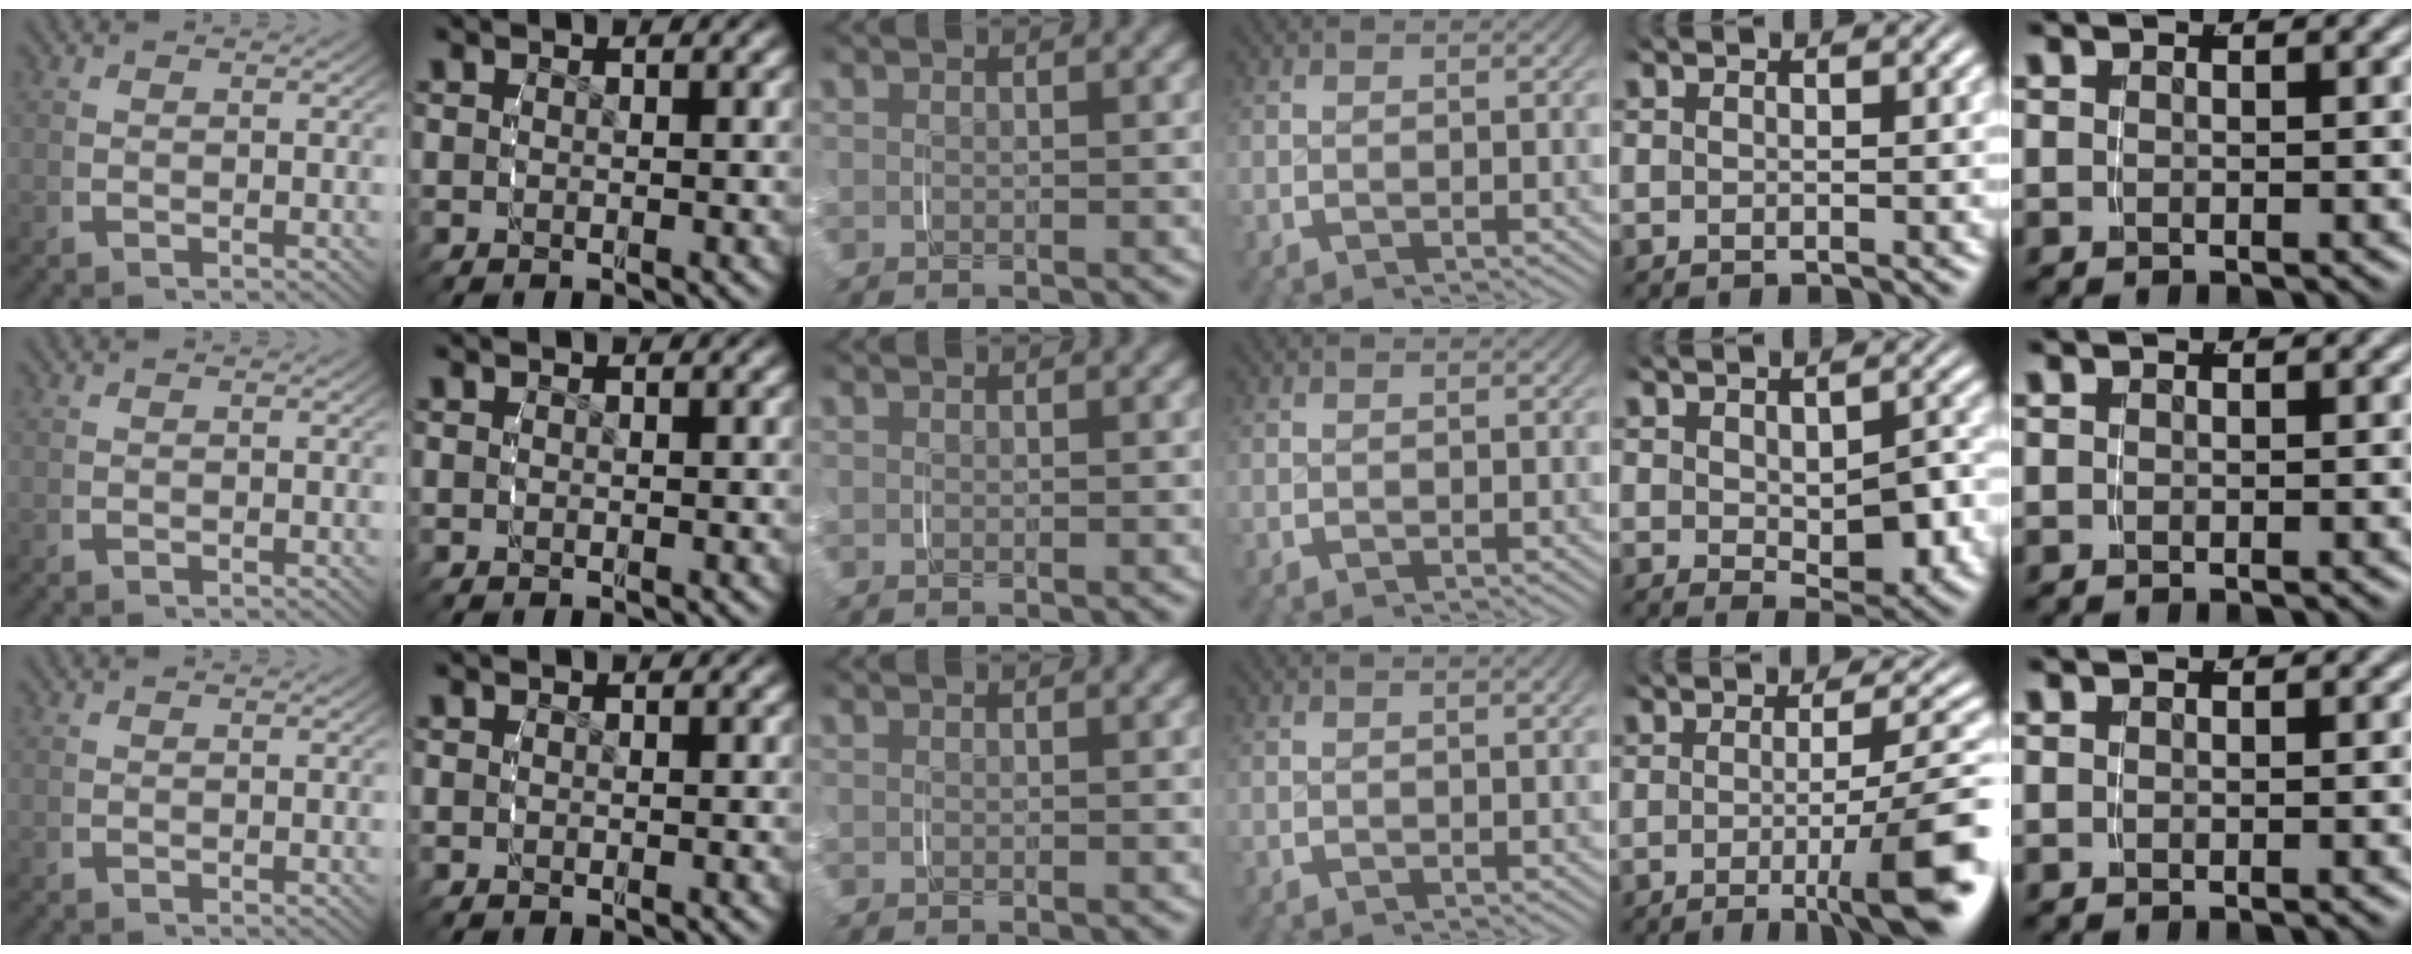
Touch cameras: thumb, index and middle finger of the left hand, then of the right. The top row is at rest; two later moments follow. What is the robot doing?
{"motion": "grasp_and_lifting", "object": "pencil case"}